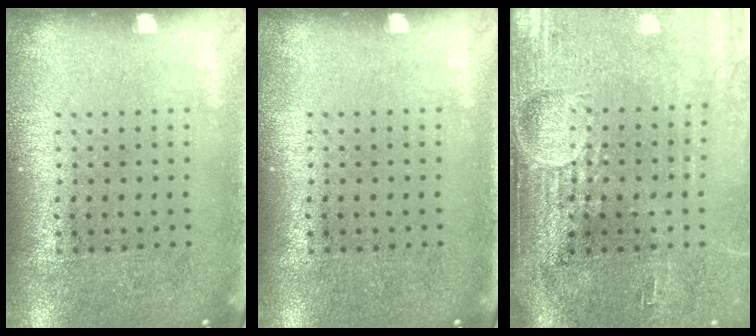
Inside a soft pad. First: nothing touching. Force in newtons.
{"total": 0.0}
{"total": 4.5, "press": 3.8, "slide": 2.5}